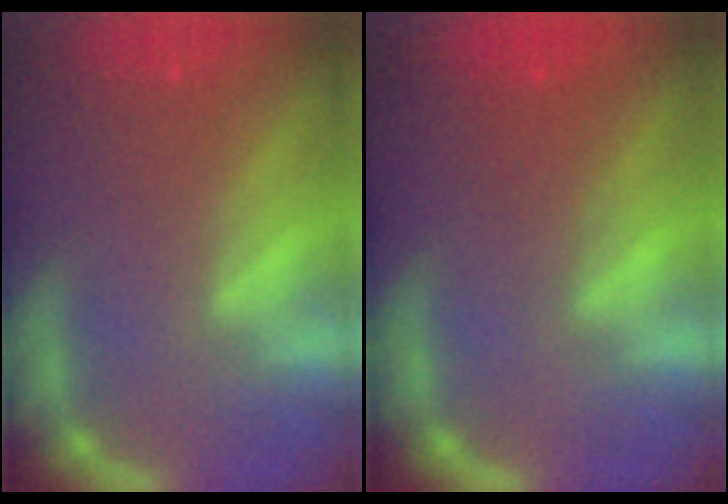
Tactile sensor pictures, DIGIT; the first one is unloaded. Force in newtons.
{"total": 1.9}